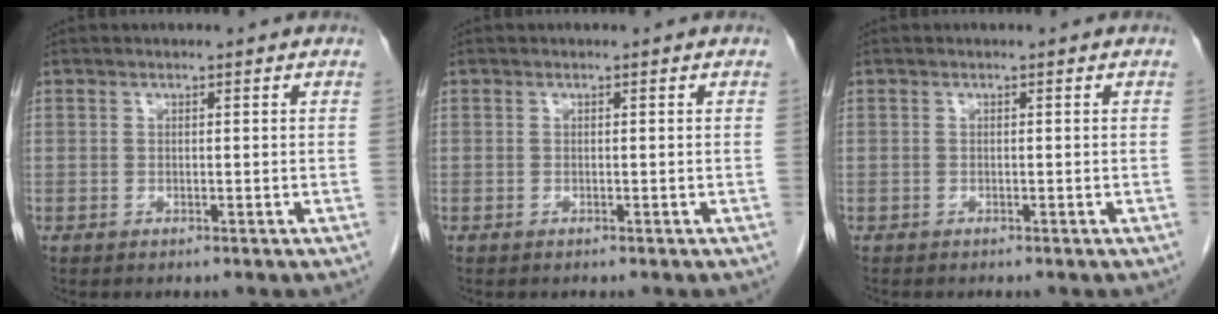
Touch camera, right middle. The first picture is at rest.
{"total": 0.0}
{"total": 0.0}